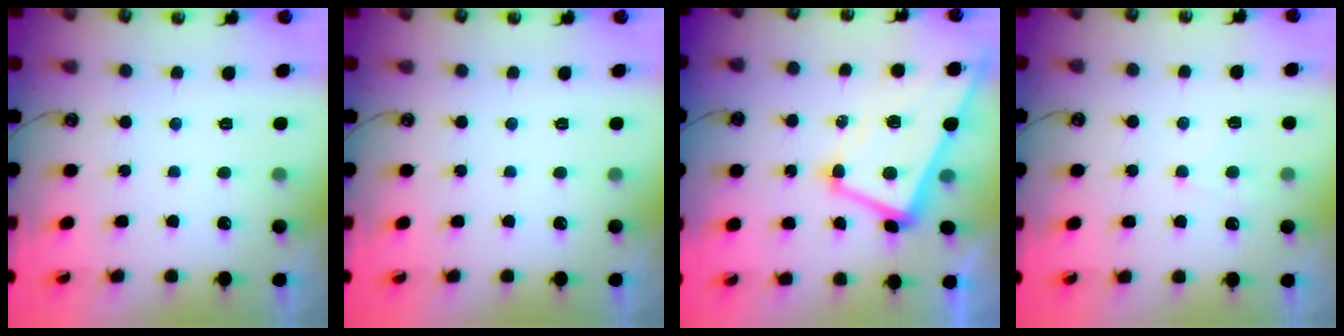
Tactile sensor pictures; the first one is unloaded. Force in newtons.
{"total": 0.0}
{"total": 2.7, "press": 2.5, "slide": 1.1}
{"total": 1.8, "press": 1.7, "slide": 0.4}